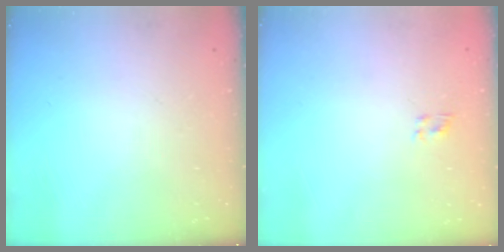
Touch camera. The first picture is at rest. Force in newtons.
{"total": 1.1, "press": 0.8, "slide": 0.7}